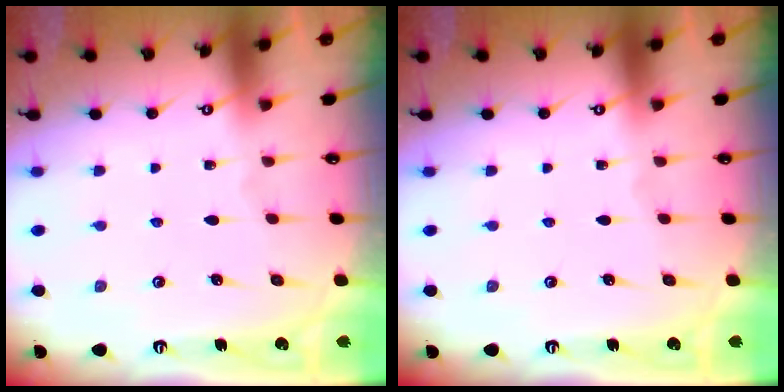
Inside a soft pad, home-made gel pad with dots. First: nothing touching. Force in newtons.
{"total": 0.0}